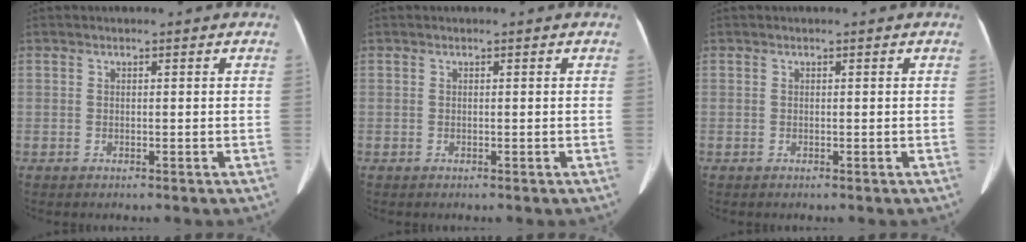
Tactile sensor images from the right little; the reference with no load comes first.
{"total": 0.0}
{"total": 0.0}